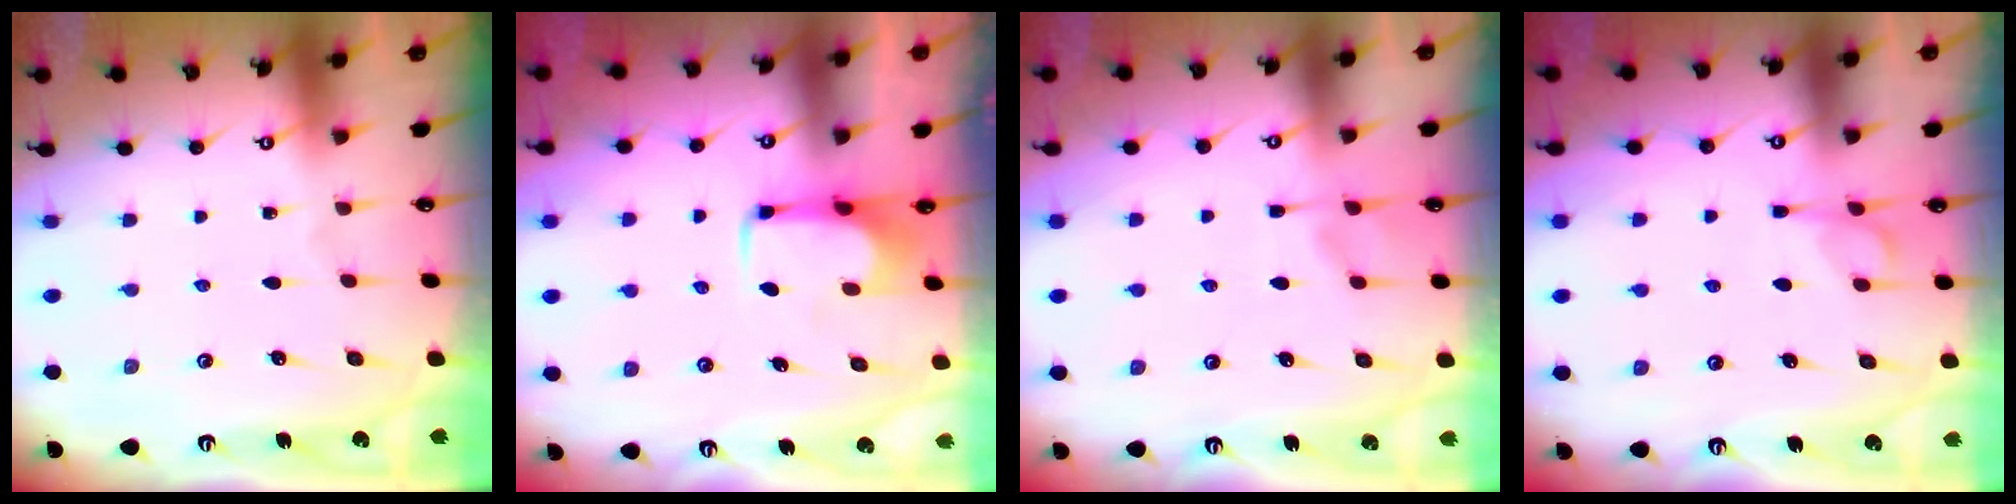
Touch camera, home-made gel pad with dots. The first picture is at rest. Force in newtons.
{"total": 2.1, "press": 2.0, "slide": 0.4}
{"total": 0.9, "press": 0.2, "slide": 0.9}
{"total": 3.1, "press": 3.0, "slide": 1.0}